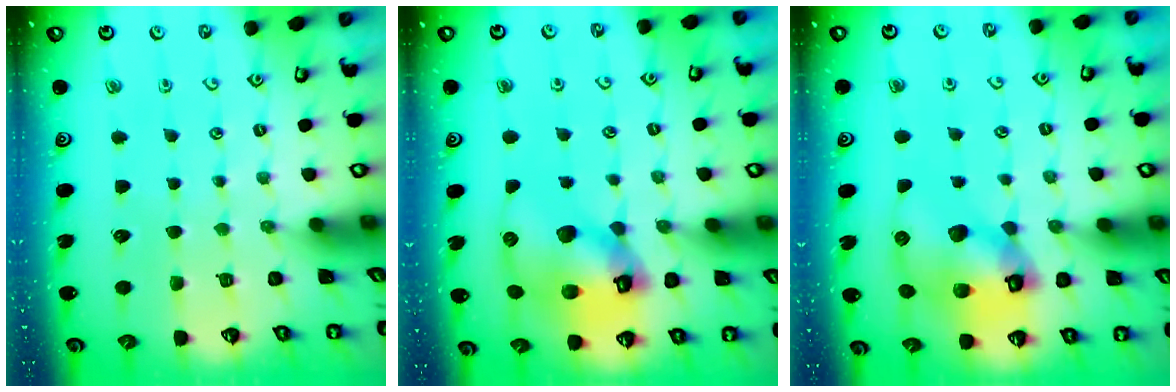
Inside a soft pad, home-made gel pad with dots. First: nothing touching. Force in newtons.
{"total": 15.4, "press": 15.3, "slide": 2.1}
{"total": 13.2, "press": 13.1, "slide": 1.8}